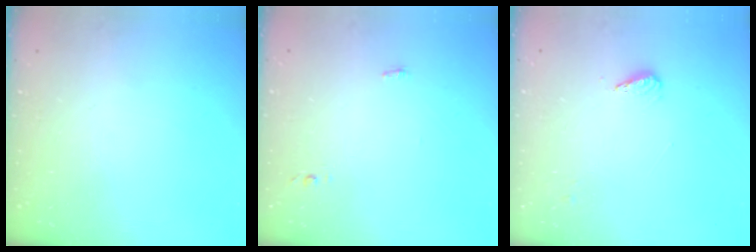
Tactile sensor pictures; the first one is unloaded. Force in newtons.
{"total": 3.4, "press": 3.2, "slide": 1.1}
{"total": 3.9, "press": 3.8, "slide": 0.4}